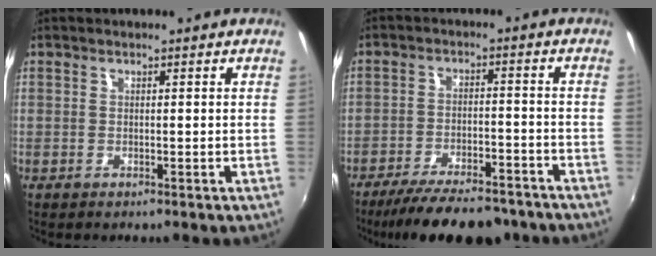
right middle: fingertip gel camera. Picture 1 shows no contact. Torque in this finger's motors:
{"motor_torque": [1.07, -1.07, 0.17, 0.07]}